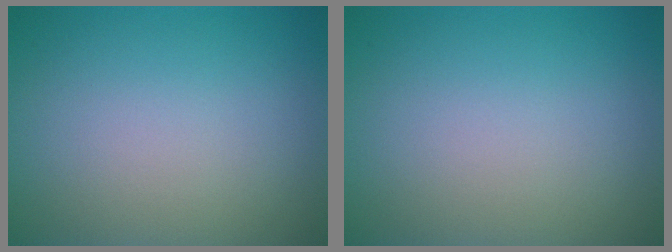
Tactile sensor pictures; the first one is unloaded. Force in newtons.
{"total": 0.0}